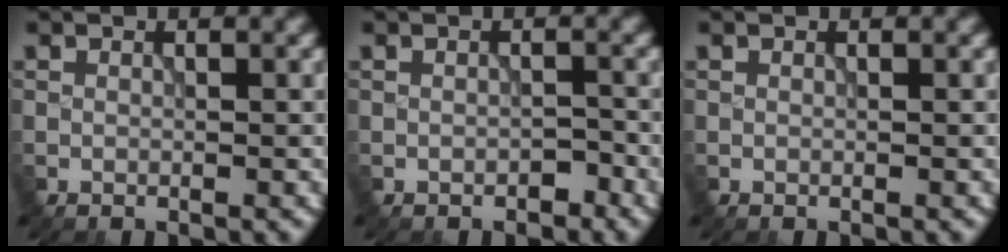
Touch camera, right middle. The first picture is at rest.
{"total": 1.1, "force": [-0.8, 0.6, 0.5], "torque": [-0.010, -0.002, -0.012]}
{"total": 0.0}